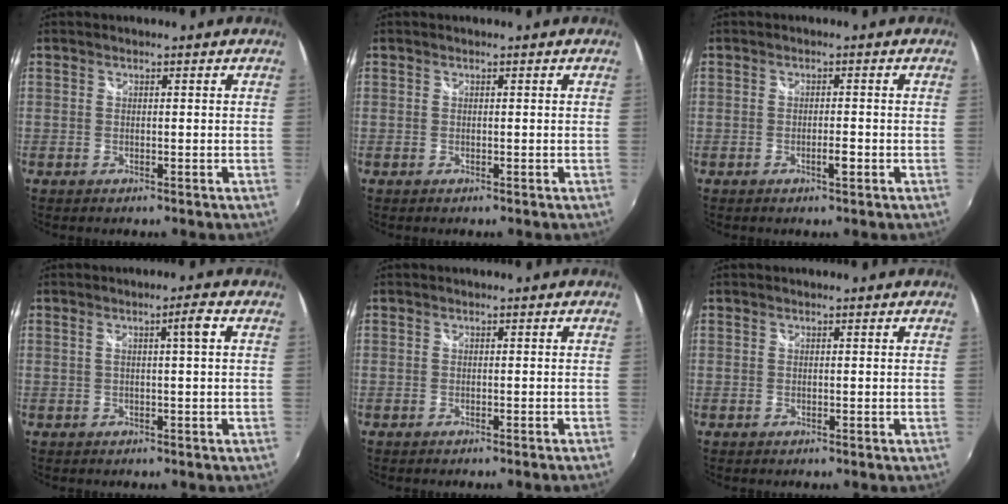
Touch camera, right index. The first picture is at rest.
{"total": 0.0}
{"total": 1.8, "force": [-0.9, 0.4, 1.5], "torque": [-0.028, 0.000, -0.017]}
{"total": 2.5, "force": [0.3, -0.4, 2.4], "torque": [-0.037, 0.005, 0.003]}
{"total": 0.6, "force": [-0.5, -0.1, 0.2], "torque": [-0.004, 0.000, -0.010]}
{"total": 0.0}